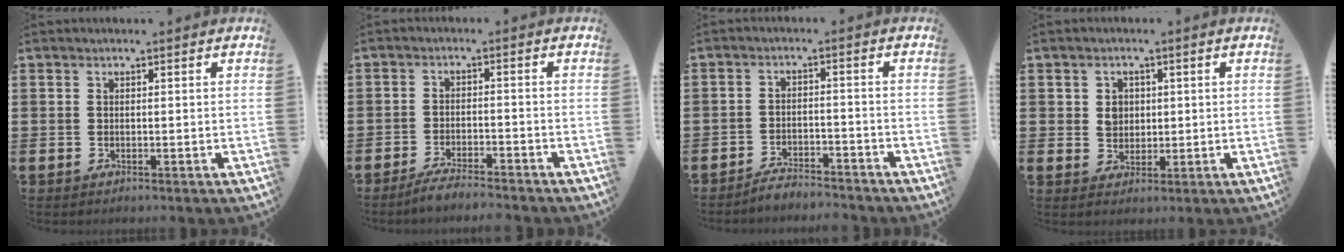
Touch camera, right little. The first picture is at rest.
{"total": 3.2, "force": [-2.9, 0.0, 1.1], "torque": [-0.019, 0.004, -0.058]}
{"total": 3.1, "force": [-3.1, 0.1, 0.1], "torque": [-0.007, 0.005, -0.065]}
{"total": 2.9, "force": [1.0, 2.5, 1.2], "torque": [-0.007, 0.002, 0.011]}